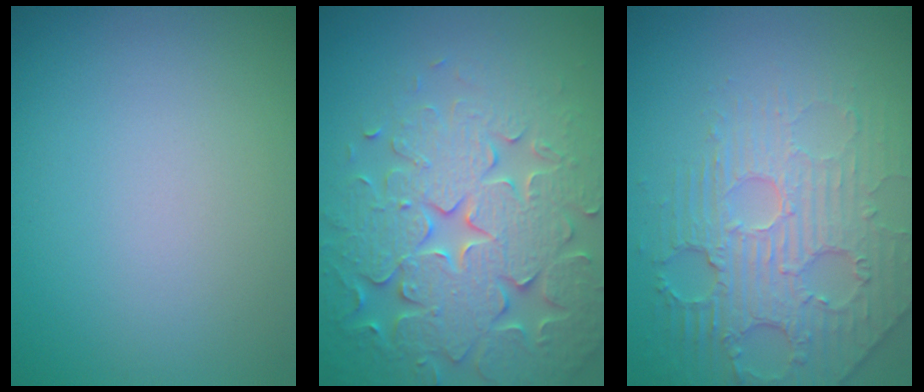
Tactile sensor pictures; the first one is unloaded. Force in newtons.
{"total": 7.8, "press": 7.6, "slide": 1.6}
{"total": 4.5, "press": 4.1, "slide": 1.7}